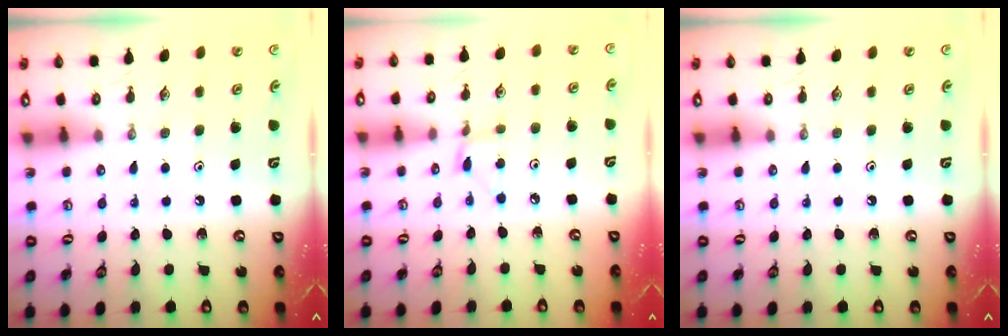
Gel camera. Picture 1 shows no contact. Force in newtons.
{"total": 2.9, "press": 2.9, "slide": 0.4}
{"total": 0.0}